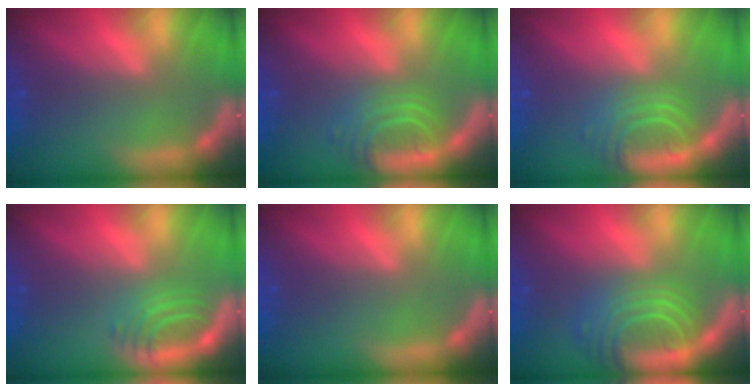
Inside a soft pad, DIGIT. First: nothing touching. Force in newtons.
{"total": 5.0}
{"total": 5.5}
{"total": 4.0}
{"total": 0.0}
{"total": 8.5}